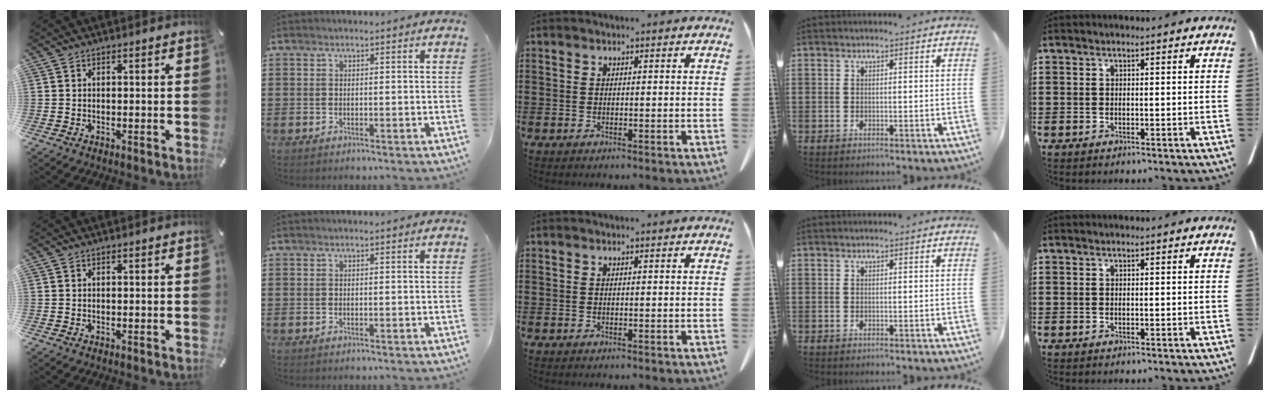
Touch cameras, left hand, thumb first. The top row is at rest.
{}